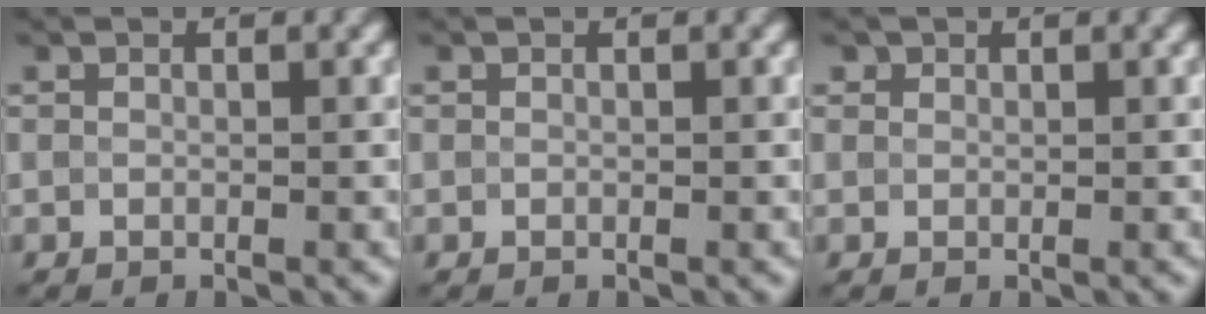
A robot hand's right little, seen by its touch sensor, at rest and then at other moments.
{"total": 0.0}
{"total": 0.7, "force": [0.5, 0.5, 0.1], "torque": [0.002, -0.001, 0.008]}